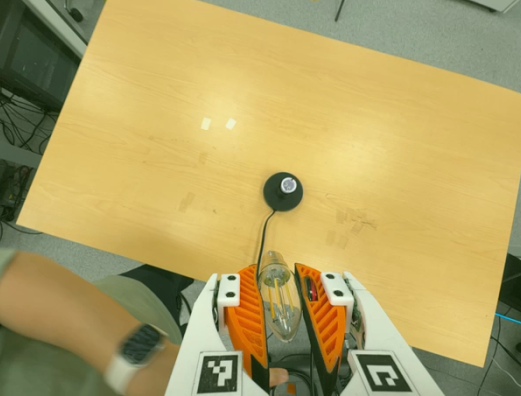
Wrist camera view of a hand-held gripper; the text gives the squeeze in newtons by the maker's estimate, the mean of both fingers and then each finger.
{"total": 19.1, "left": 20.0, "right": 18.2}